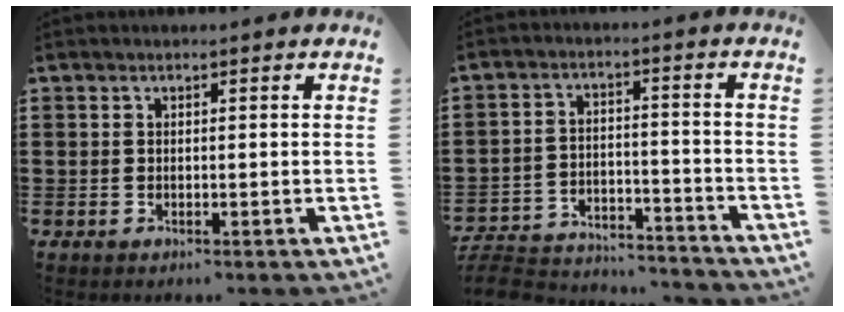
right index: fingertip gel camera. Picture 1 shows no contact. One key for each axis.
{"total": 6.2, "fx": -6.0, "fy": 0.9, "fz": 1.4, "tx": -0.039, "ty": 0.005, "tz": -0.122}